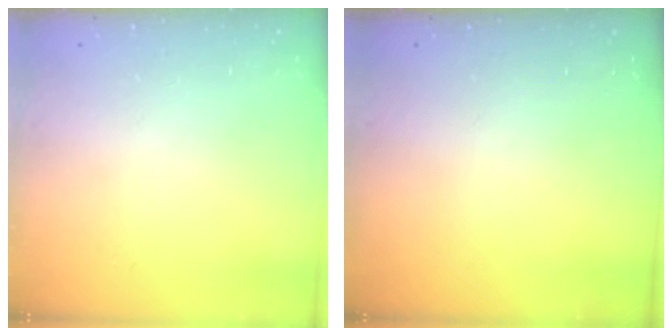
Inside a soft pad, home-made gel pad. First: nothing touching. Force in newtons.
{"total": 0.0}